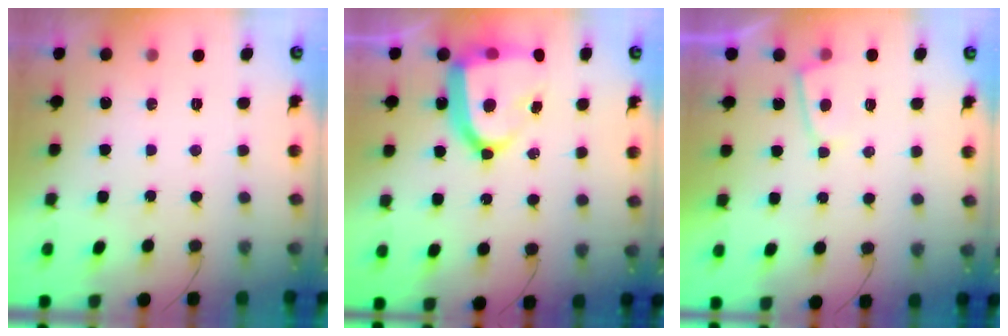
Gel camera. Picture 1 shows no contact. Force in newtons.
{"total": 18.2, "press": 18.2, "slide": 0.7}
{"total": 3.3, "press": 3.2, "slide": 0.4}